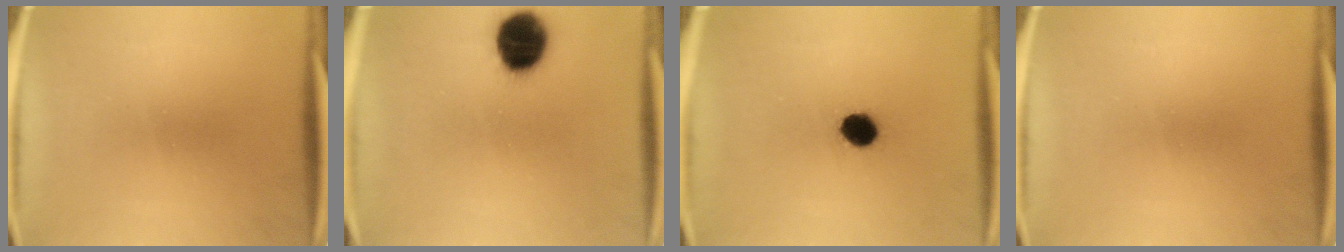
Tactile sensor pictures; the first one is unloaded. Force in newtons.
{"total": 12.3}
{"total": 5.8}
{"total": 0.0}